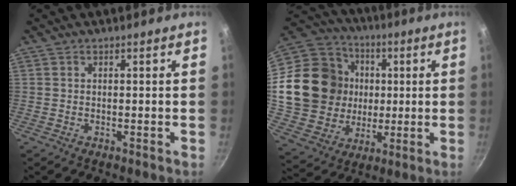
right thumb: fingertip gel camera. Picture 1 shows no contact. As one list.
[{"total": 25.1, "force": [2.0, 21.0, 13.6], "torque": [-0.242, 0.025, 0.050]}]